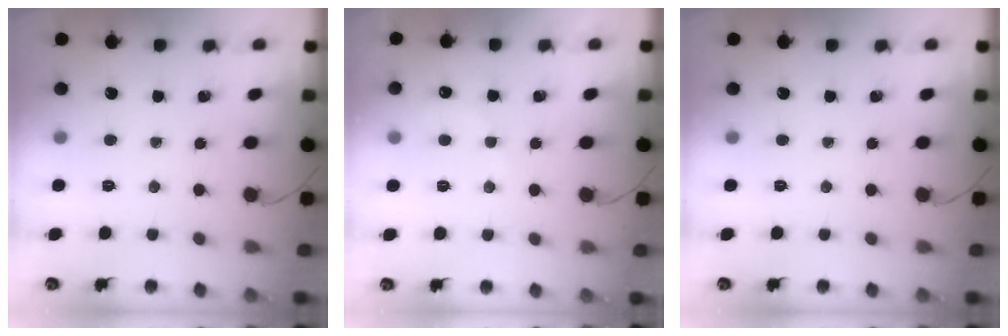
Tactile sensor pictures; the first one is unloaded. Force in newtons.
{"total": 4.7, "press": 4.5, "slide": 1.3}
{"total": 0.0}